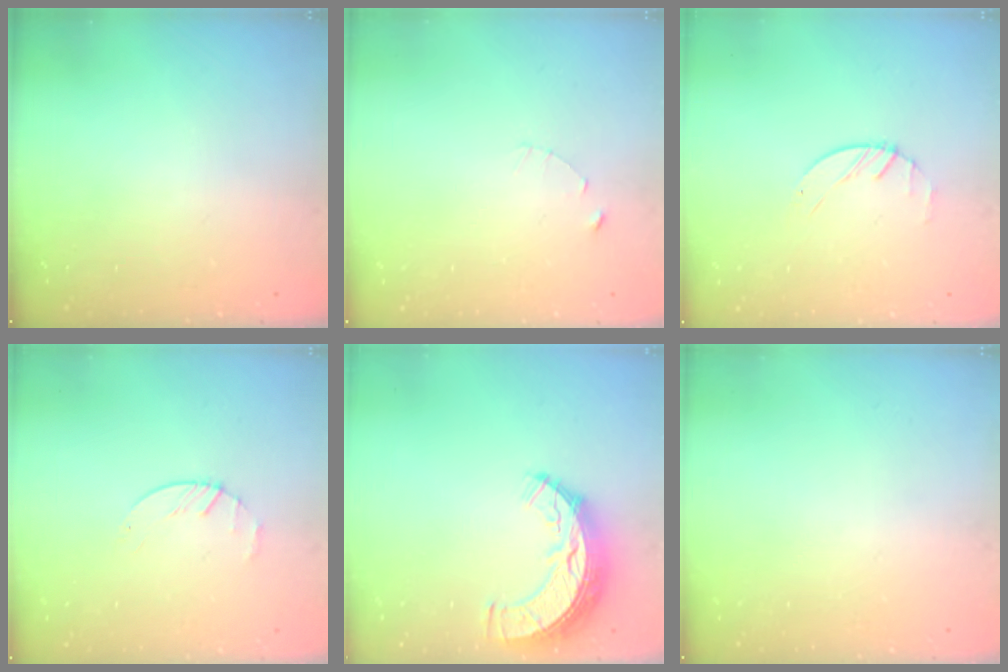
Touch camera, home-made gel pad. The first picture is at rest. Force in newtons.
{"total": 1.2, "press": 1.1, "slide": 0.2}
{"total": 1.2, "press": 1.2, "slide": 0.2}
{"total": 2.2, "press": 2.2, "slide": 0.3}
{"total": 9.6, "press": 9.6, "slide": 0.8}
{"total": 0.0}